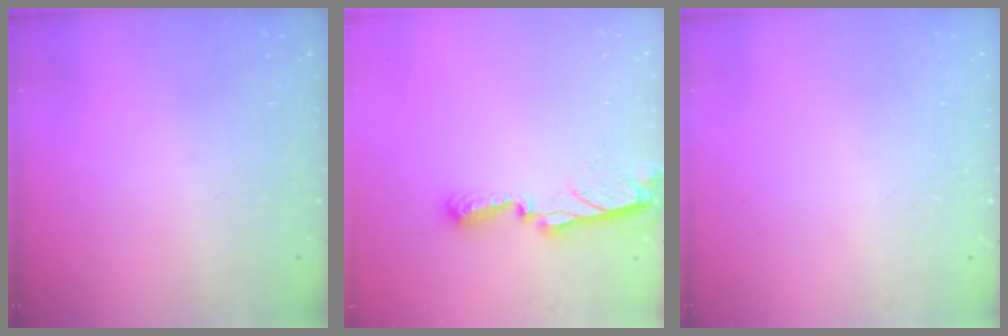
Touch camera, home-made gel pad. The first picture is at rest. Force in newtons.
{"total": 7.8, "press": 7.7, "slide": 0.3}
{"total": 0.0}